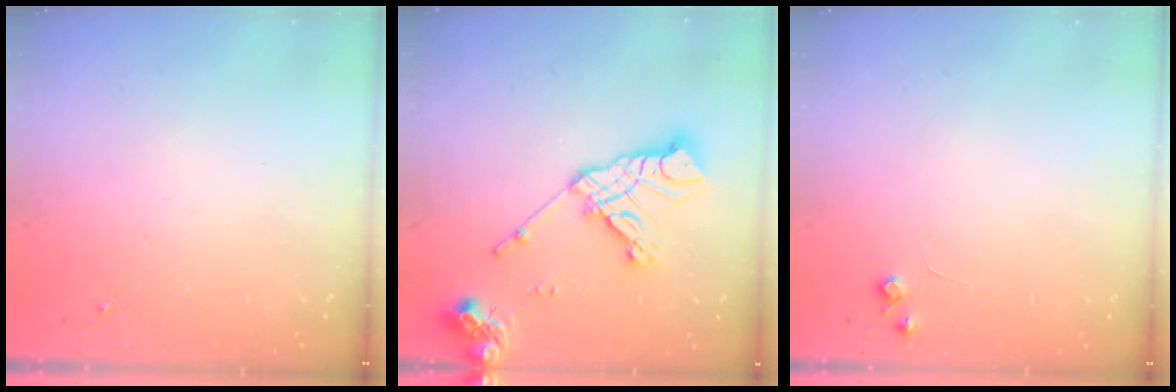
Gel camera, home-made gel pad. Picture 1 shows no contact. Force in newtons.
{"total": 16.5, "press": 16.4, "slide": 2.2}
{"total": 4.9, "press": 4.8, "slide": 0.8}